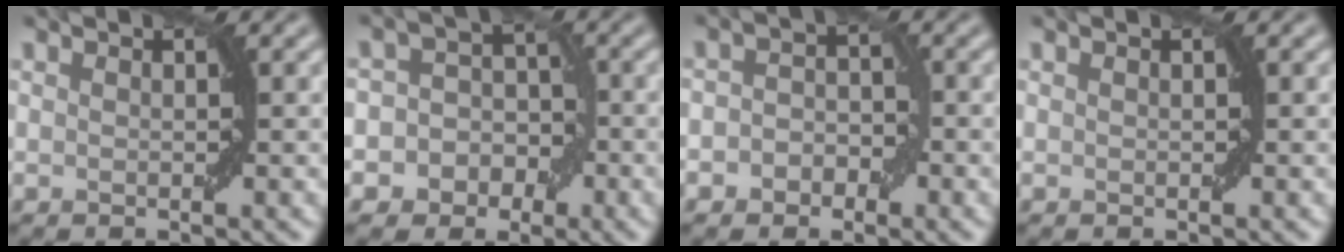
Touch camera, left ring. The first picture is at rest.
{"total": 6.0, "force": [-2.1, 5.4, 1.4], "torque": [-0.001, 0.022, -0.059]}
{"total": 2.4, "force": [-1.0, 1.9, 1.1], "torque": [-0.001, 0.005, -0.027]}
{"total": 0.0}